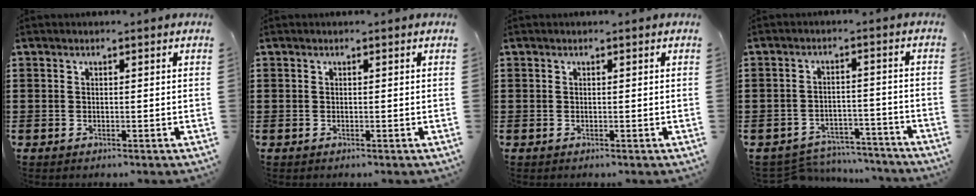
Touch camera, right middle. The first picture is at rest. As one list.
[{"total": 0.0}, {"total": 0.0}, {"total": 5.0, "force": [-5.0, 0.8, 0.4], "torque": [-0.014, 0.008, -0.103]}]